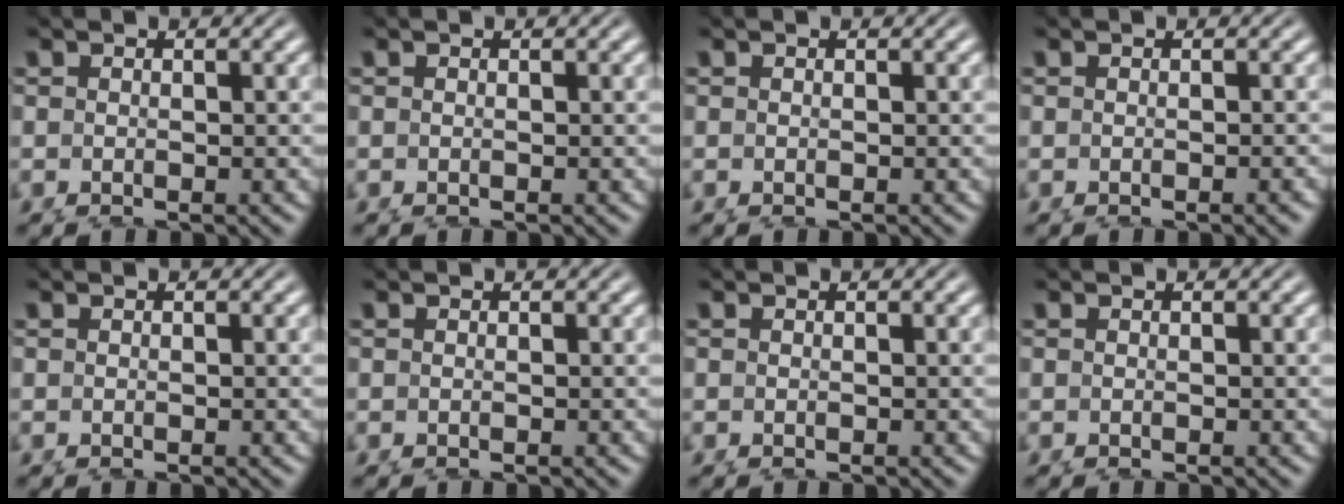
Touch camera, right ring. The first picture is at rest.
{"total": 0.0}
{"total": 0.0}
{"total": 0.5, "force": [-0.4, -0.2, 0.3], "torque": [-0.004, 0.004, -0.007]}
{"total": 0.0}
{"total": 0.0}
{"total": 0.0}
{"total": 0.0}